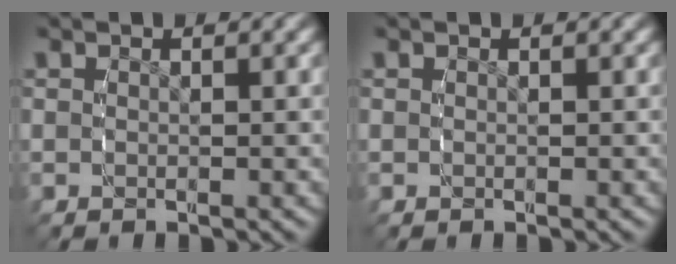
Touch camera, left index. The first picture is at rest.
{"total": 0.0}